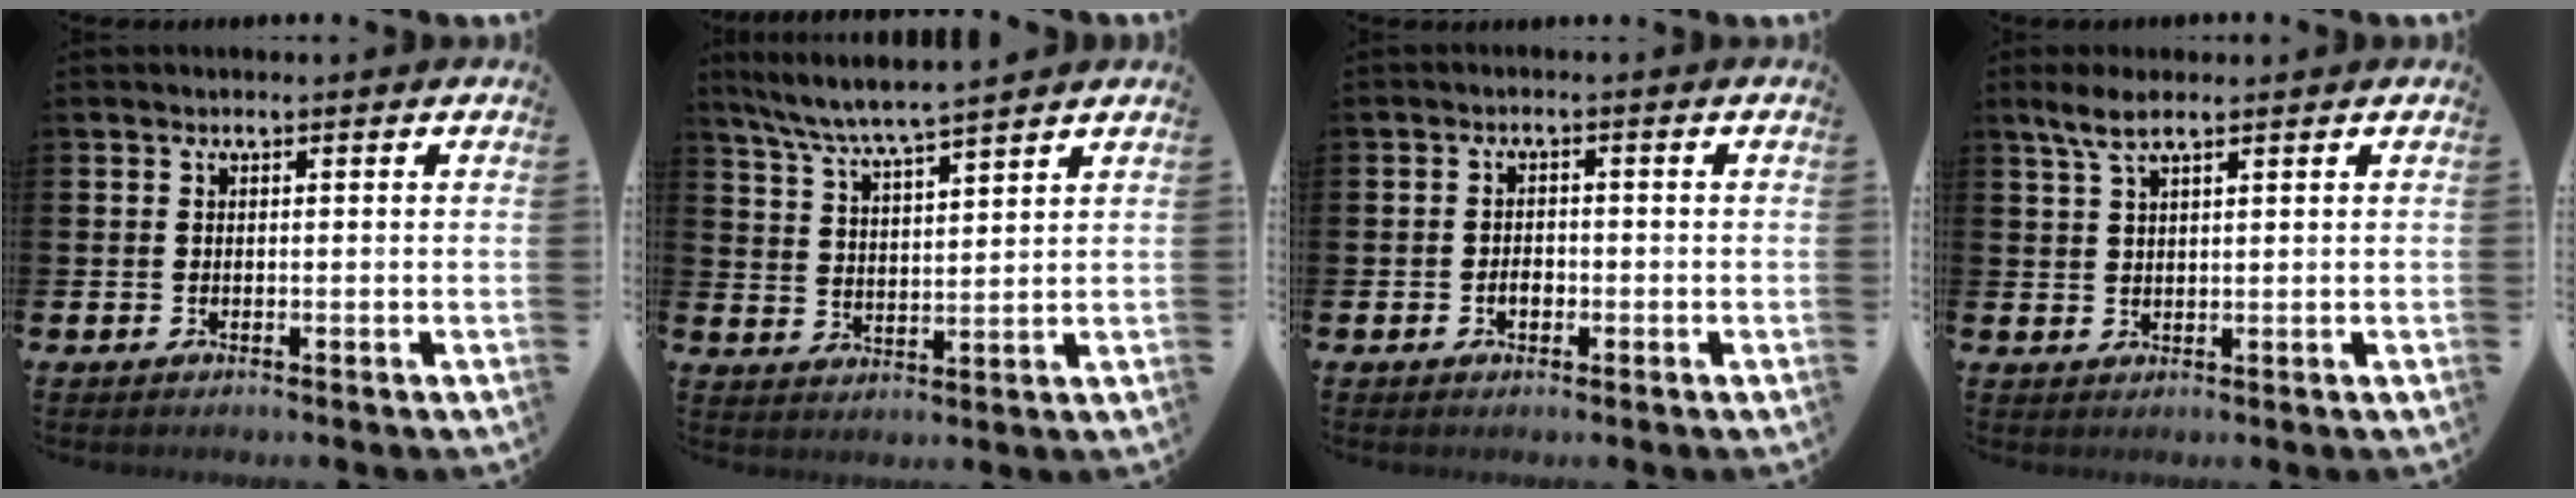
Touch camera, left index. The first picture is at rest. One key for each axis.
{"total": 6.4, "fx": 6.2, "fy": -0.3, "fz": 1.7, "tx": -0.054, "ty": -0.034, "tz": 0.109}
{"total": 2.0, "fx": -0.6, "fy": 1.3, "fz": 1.4, "tx": -0.012, "ty": -0.002, "tz": -0.017}
{"total": 4.2, "fx": 2.9, "fy": 1.2, "fz": 2.7, "tx": -0.052, "ty": -0.002, "tz": 0.051}